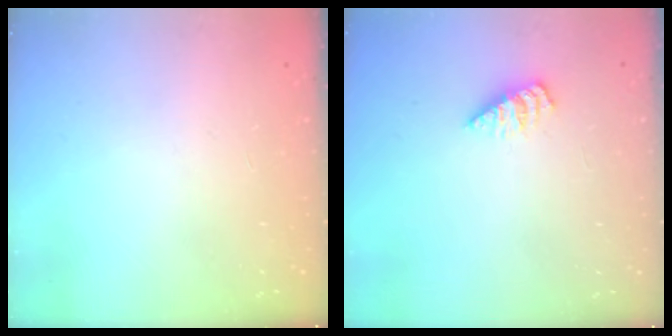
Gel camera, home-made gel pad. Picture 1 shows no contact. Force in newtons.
{"total": 2.5, "press": 2.5, "slide": 0.3}